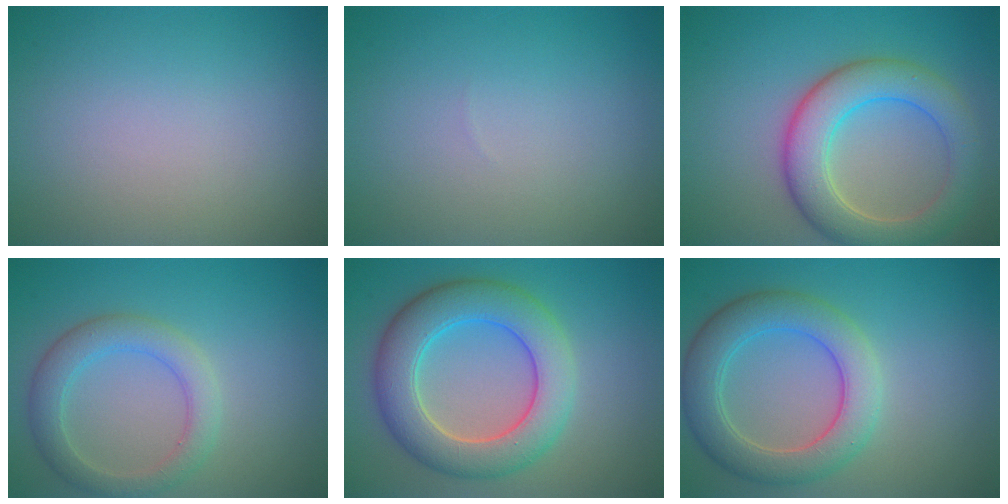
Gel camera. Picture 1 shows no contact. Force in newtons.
{"total": 0.0}
{"total": 6.6, "press": 6.6, "slide": 0.3}
{"total": 3.7, "press": 3.6, "slide": 0.2}
{"total": 7.5, "press": 7.5, "slide": 0.3}
{"total": 5.8, "press": 5.8, "slide": 0.4}